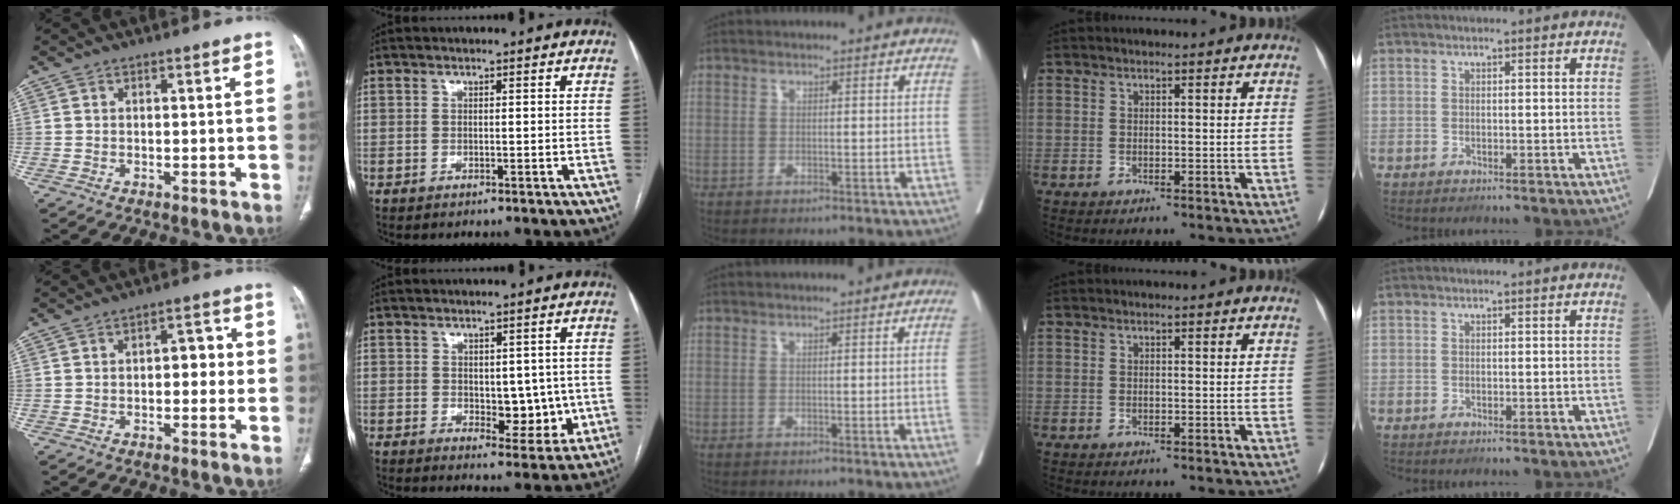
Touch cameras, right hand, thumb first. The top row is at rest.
{"thumb": {"total": 4.7, "force": [-0.1, 2.7, 3.9], "torque": [-0.031, 0.016, -0.007]}, "index": {"total": 6.9, "force": [-0.3, 3.8, 5.8], "torque": [-0.059, 0.001, 0.008]}, "middle": {"total": 1.5, "force": [-0.2, -0.5, 1.3], "torque": [-0.017, -0.005, 0.000]}}